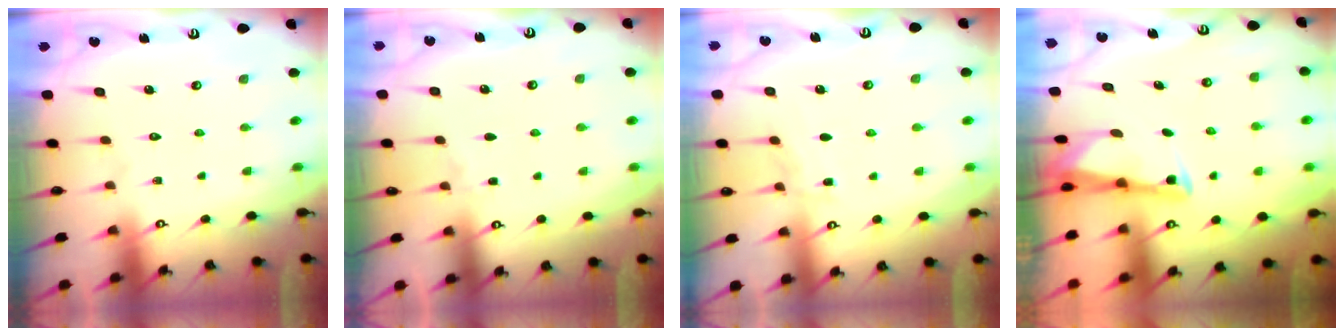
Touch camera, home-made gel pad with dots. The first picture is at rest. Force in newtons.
{"total": 2.3, "press": 2.2, "slide": 0.4}
{"total": 4.6, "press": 4.5, "slide": 0.5}
{"total": 2.9, "press": 2.9, "slide": 0.2}